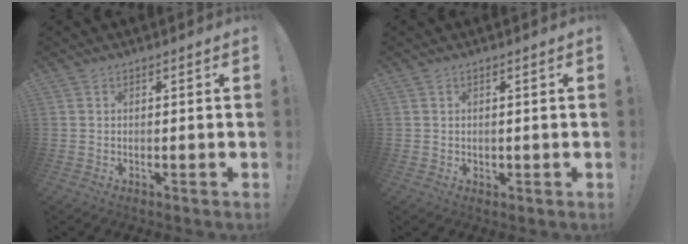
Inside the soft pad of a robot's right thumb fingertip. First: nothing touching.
{"total": 0.6, "force": [0.2, 0.6, 0.1], "torque": [0.004, 0.000, 0.003]}